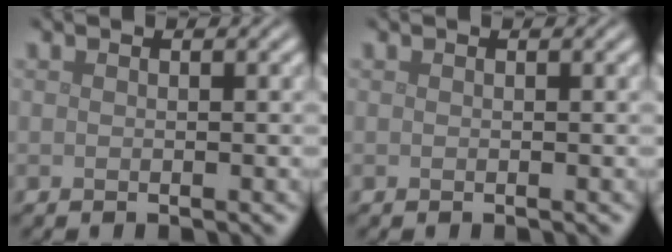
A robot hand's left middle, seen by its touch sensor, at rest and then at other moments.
{"total": 0.0}